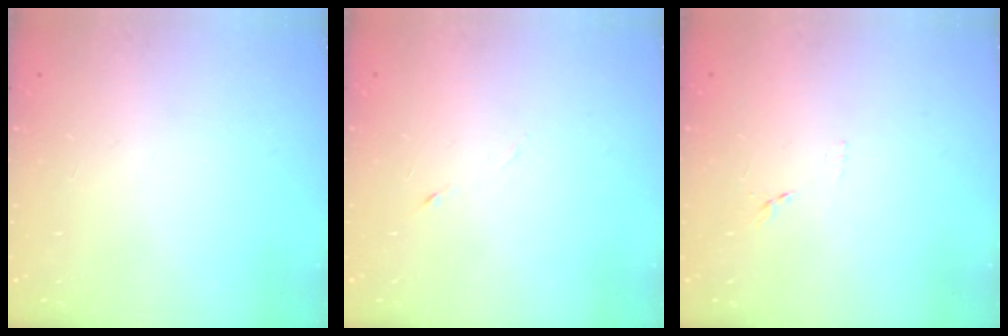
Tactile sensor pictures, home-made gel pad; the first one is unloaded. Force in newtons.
{"total": 3.1, "press": 3.0, "slide": 1.0}
{"total": 7.6, "press": 7.6, "slide": 0.7}